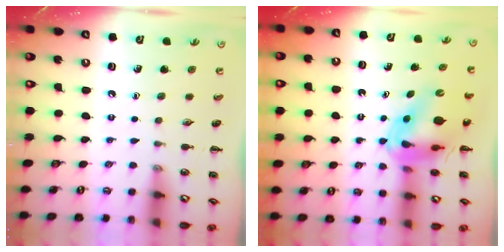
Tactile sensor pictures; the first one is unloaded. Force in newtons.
{"total": 11.6, "press": 11.0, "slide": 3.6}